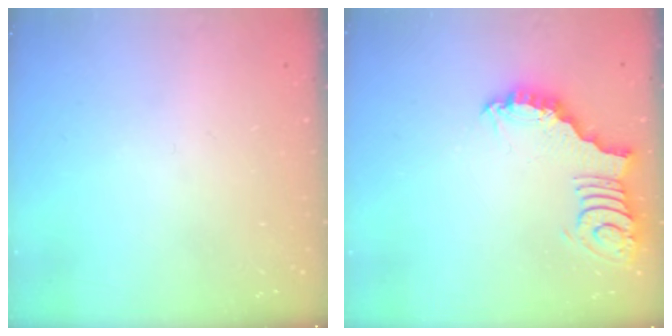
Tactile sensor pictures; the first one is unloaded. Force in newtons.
{"total": 3.1, "press": 3.0, "slide": 0.3}